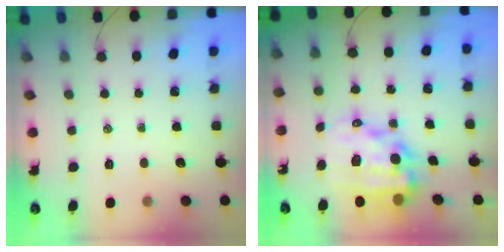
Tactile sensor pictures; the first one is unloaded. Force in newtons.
{"total": 15.0, "press": 14.6, "slide": 3.4}